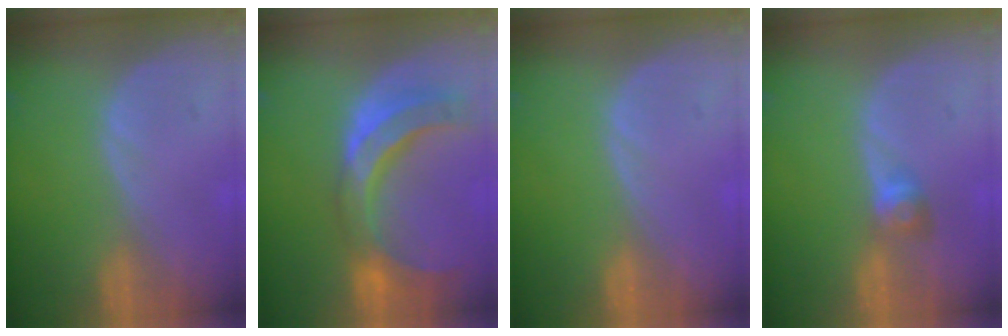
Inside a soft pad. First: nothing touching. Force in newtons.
{"total": 11.1, "press": 9.5, "slide": 5.7}
{"total": 0.0}
{"total": 2.9, "press": 2.5, "slide": 1.4}